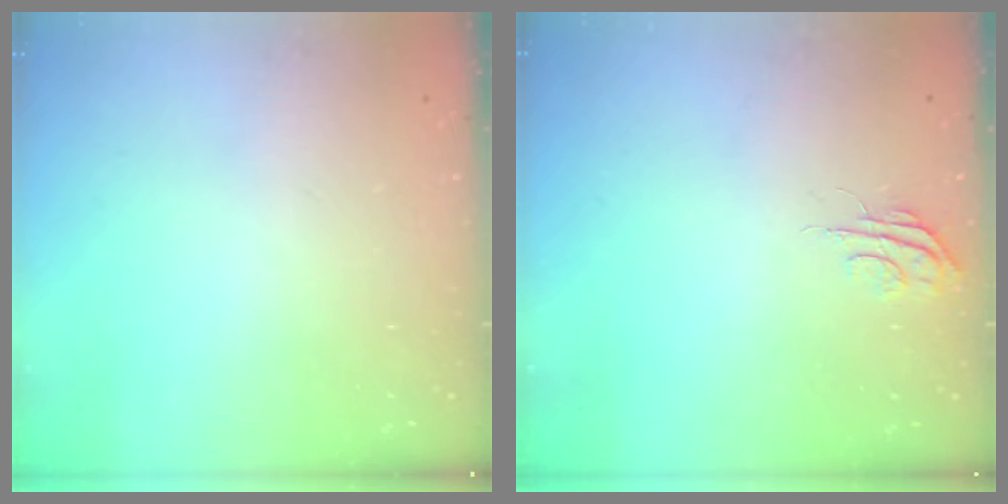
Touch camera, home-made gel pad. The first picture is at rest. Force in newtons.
{"total": 4.5, "press": 4.5, "slide": 0.5}